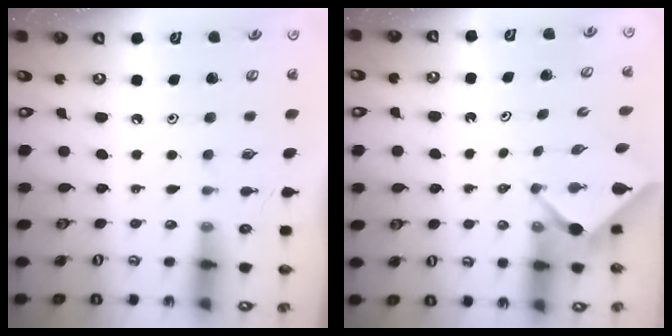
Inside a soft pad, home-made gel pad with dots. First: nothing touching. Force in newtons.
{"total": 2.4, "press": 2.4, "slide": 0.2}